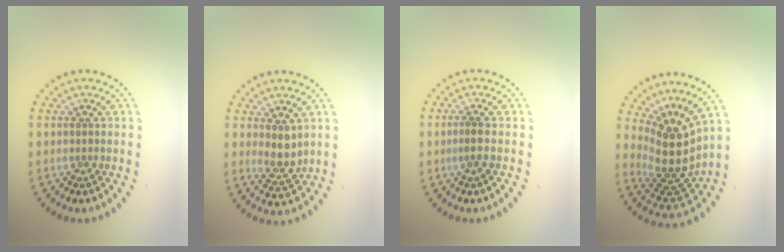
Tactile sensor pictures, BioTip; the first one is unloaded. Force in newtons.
{"total": 2.3, "press": 2.1, "slide": 1.0}
{"total": 1.2, "press": 1.0, "slide": 0.6}
{"total": 4.9, "press": 3.5, "slide": 3.4}